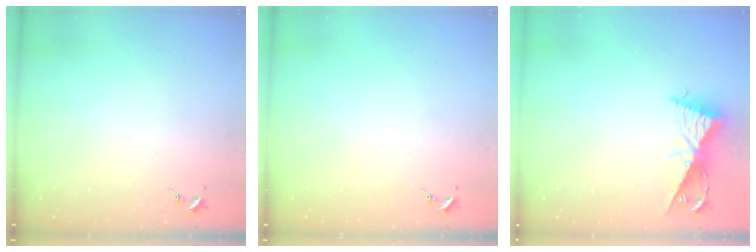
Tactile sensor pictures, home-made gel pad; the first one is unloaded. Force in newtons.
{"total": 0.0}
{"total": 9.9, "press": 9.9, "slide": 0.6}